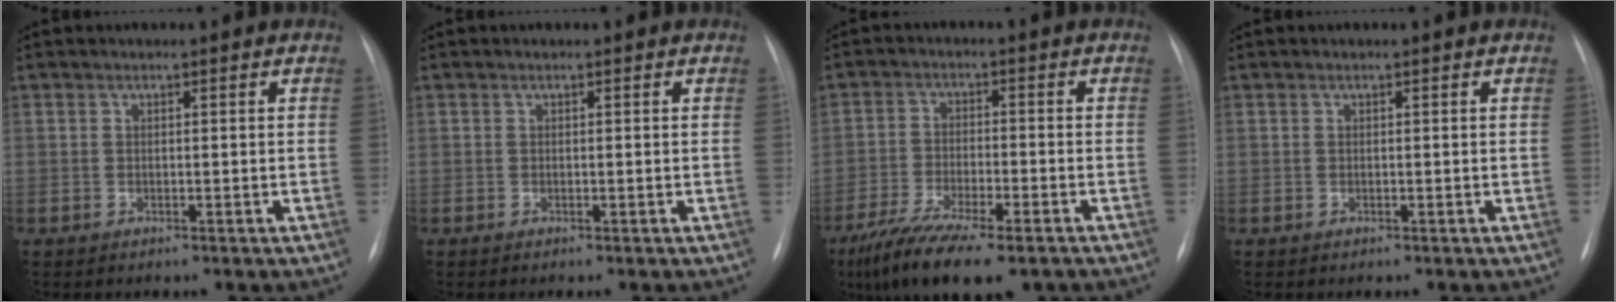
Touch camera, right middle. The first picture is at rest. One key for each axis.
{"total": 0.0}
{"total": 13.4, "fx": -9.5, "fy": 3.3, "fz": 8.9, "tx": -0.154, "ty": -0.026, "tz": -0.156}
{"total": 0.0}